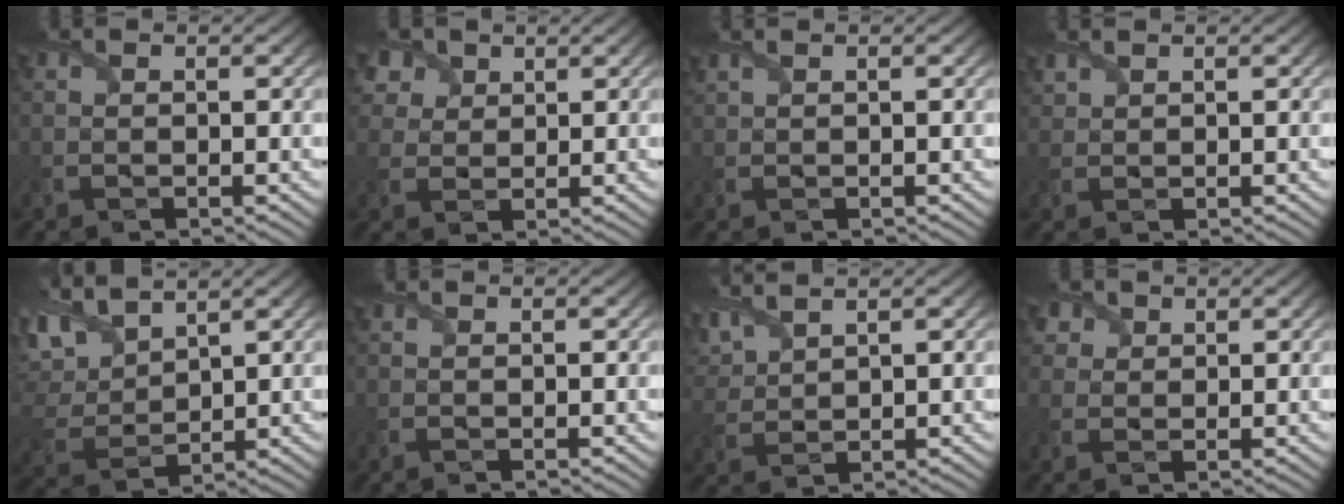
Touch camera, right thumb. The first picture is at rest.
{"total": 5.2, "force": [3.2, 3.7, 1.8], "torque": [-0.063, -0.006, 0.067]}
{"total": 1.0, "force": [0.9, 0.1, 0.5], "torque": [-0.019, 0.006, 0.020]}
{"total": 1.5, "force": [1.3, 0.6, 0.3], "torque": [-0.014, 0.004, 0.034]}
{"total": 9.5, "force": [5.8, 4.2, 6.3], "torque": [-0.185, 0.021, 0.115]}
{"total": 0.0}
{"total": 4.9, "force": [3.7, 1.4, 2.9], "torque": [-0.091, 0.018, 0.079]}
{"total": 3.8, "force": [2.2, 2.8, 1.2], "torque": [-0.043, -0.003, 0.047]}